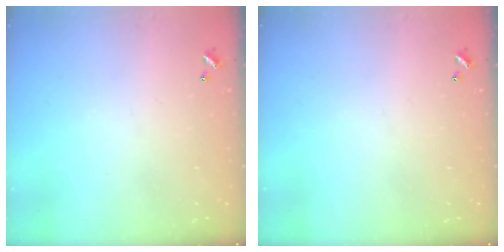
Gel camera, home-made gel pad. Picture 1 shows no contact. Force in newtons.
{"total": 0.0}